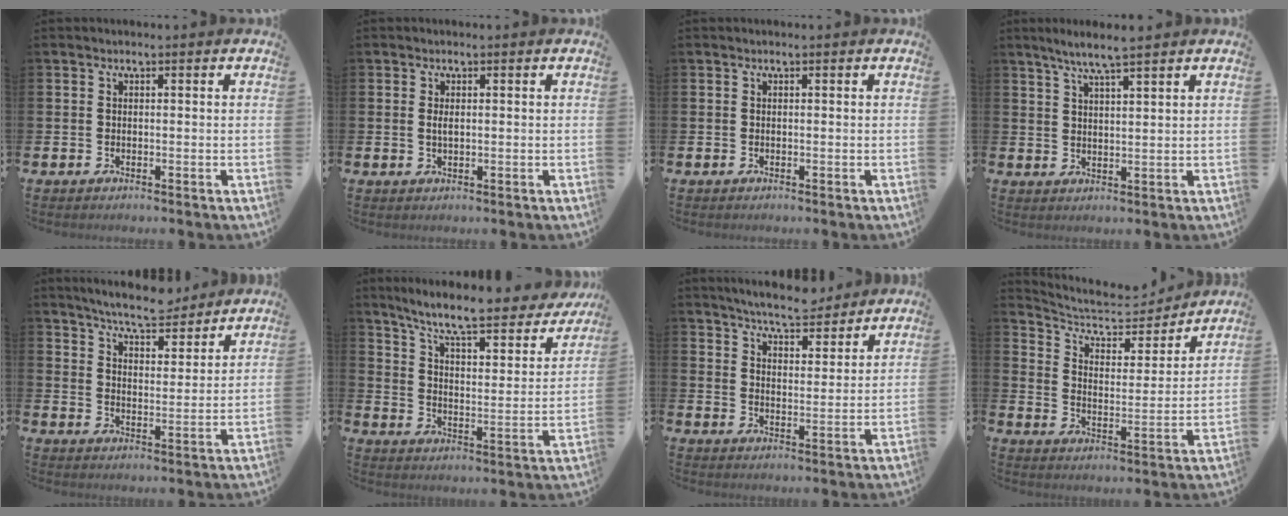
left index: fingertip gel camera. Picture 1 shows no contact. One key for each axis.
{"total": 1.1, "fx": 0.2, "fy": 0.5, "fz": 1.0, "tx": -0.010, "ty": 0.000, "tz": 0.000}
{"total": 0.0}
{"total": 4.9, "fx": 4.3, "fy": 0.0, "fz": 2.3, "tx": -0.048, "ty": -0.012, "tz": 0.074}
{"total": 7.0, "fx": 6.7, "fy": 0.7, "fz": 1.6, "tx": -0.048, "ty": -0.038, "tz": 0.121}
{"total": 8.7, "fx": 7.7, "fy": 1.3, "fz": 3.8, "tx": -0.098, "ty": -0.057, "tz": 0.125}
{"total": 6.5, "fx": 6.4, "fy": 0.8, "fz": 1.3, "tx": -0.041, "ty": -0.034, "tz": 0.114}
{"total": 7.3, "fx": 6.5, "fy": 2.4, "fz": 2.3, "tx": -0.066, "ty": -0.050, "tz": 0.105}